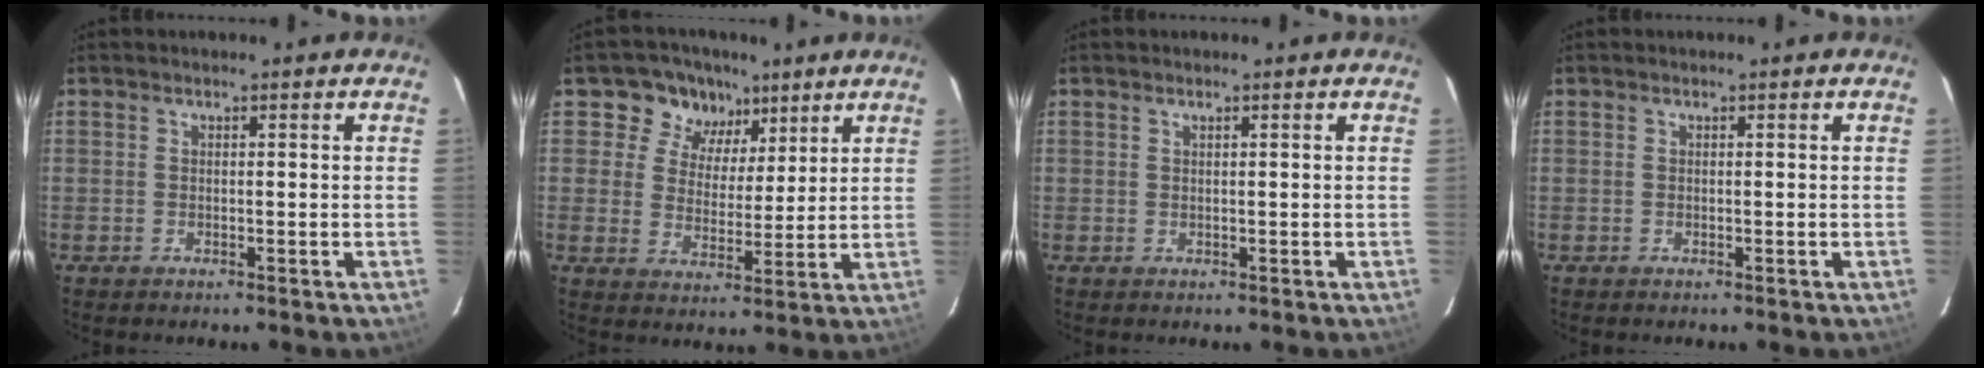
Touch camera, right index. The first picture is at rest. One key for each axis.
{"total": 8.7, "fx": 5.0, "fy": 7.0, "fz": 1.6, "tx": -0.022, "ty": 0.003, "tz": 0.076}
{"total": 0.0}
{"total": 0.0}